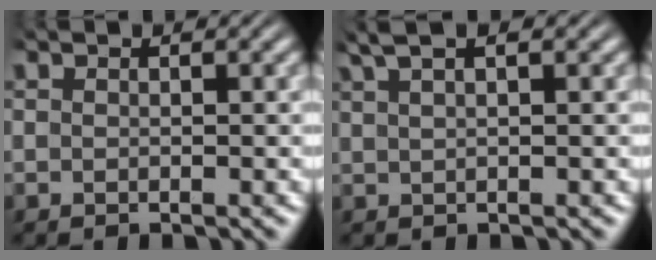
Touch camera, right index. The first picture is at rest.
{"total": 3.5, "force": [2.3, 1.1, 2.4], "torque": [-0.045, 0.013, 0.036]}